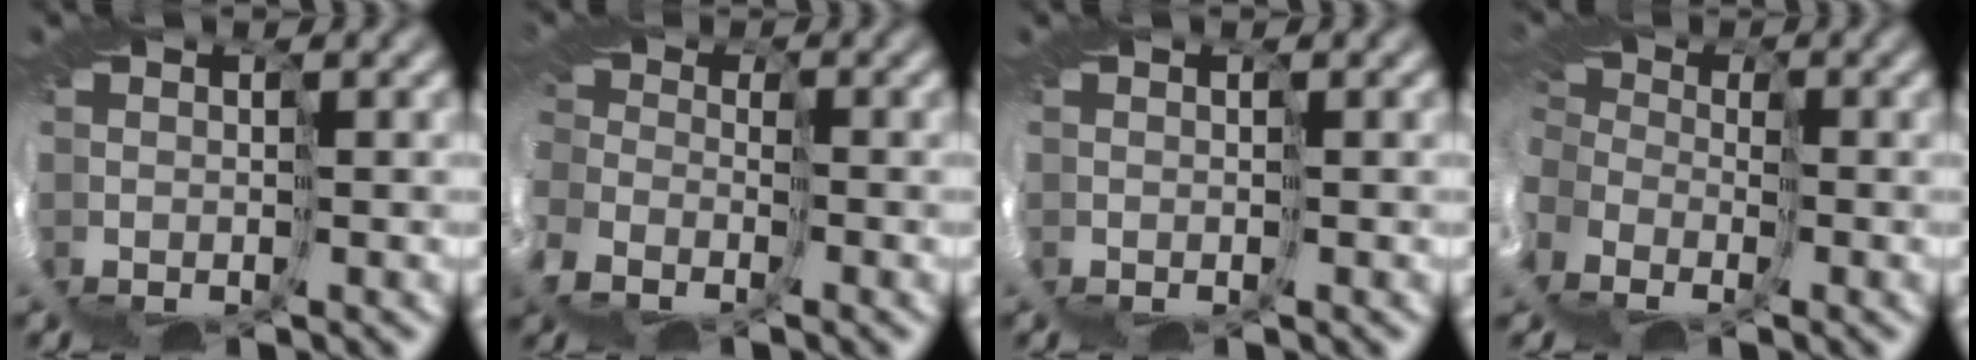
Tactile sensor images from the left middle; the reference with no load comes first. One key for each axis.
{"total": 7.0, "fx": -4.8, "fy": 4.6, "fz": 2.3, "tx": -0.067, "ty": -0.030, "tz": -0.073}
{"total": 0.0}
{"total": 12.2, "fx": -6.5, "fy": 8.8, "fz": 5.3, "tx": -0.136, "ty": -0.040, "tz": -0.101}